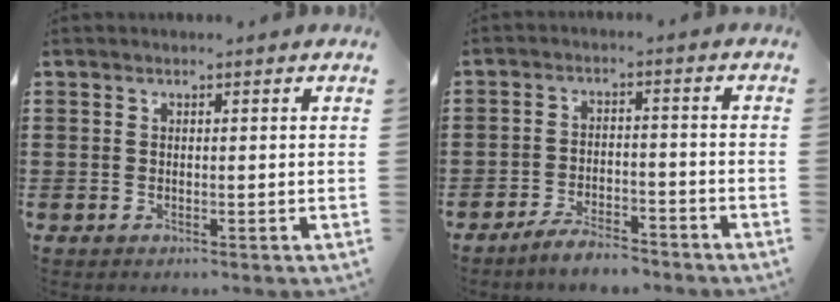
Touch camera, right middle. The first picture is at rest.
{"total": 4.5, "force": [-4.3, 0.6, 1.4], "torque": [-0.030, 0.005, -0.086]}